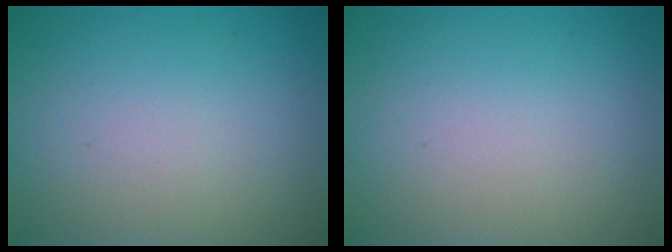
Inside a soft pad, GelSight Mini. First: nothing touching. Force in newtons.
{"total": 0.0}